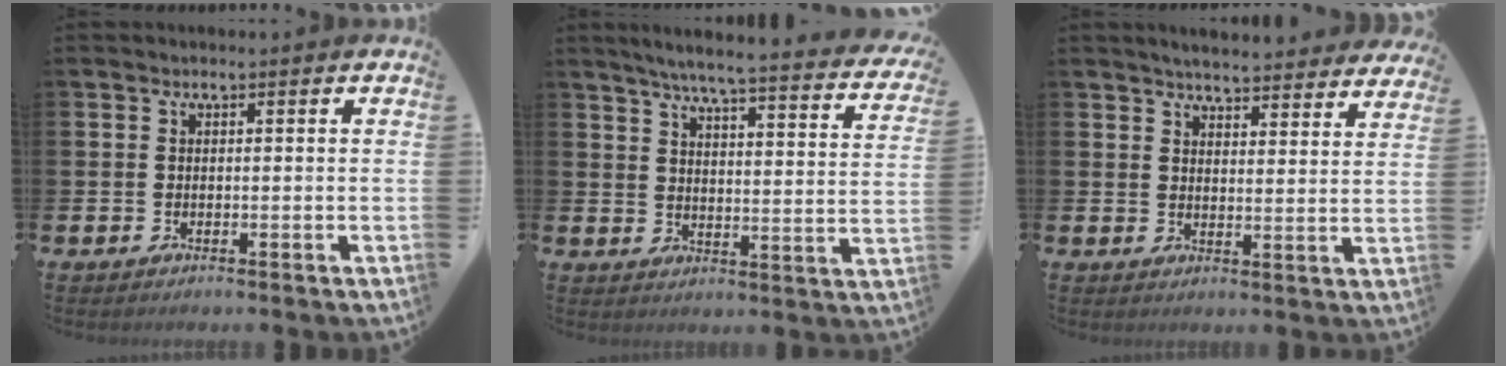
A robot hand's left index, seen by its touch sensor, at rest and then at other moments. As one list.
[{"total": 5.7, "force": [5.1, 0.1, 2.5], "torque": [-0.064, -0.043, 0.081]}, {"total": 4.8, "force": [4.7, 0.4, 0.5], "torque": [-0.015, -0.033, 0.082]}]